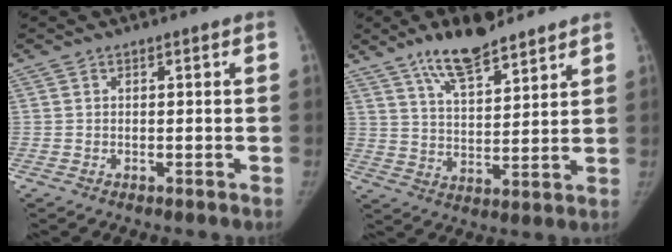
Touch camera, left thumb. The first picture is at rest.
{"total": 12.3, "force": [9.0, 4.0, 7.3], "torque": [-0.104, -0.050, 0.160]}